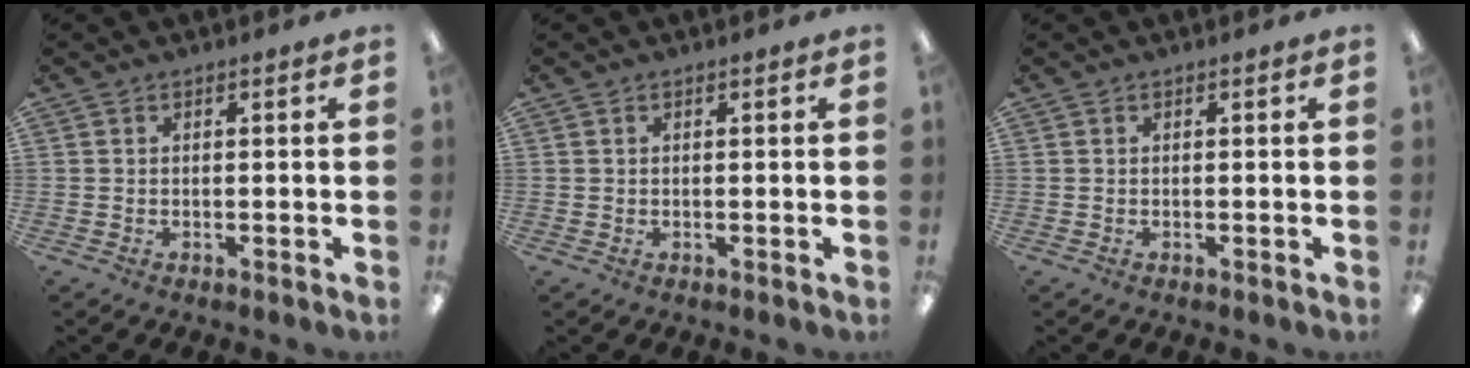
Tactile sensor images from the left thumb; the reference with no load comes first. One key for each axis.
{"total": 0.0}
{"total": 0.0}